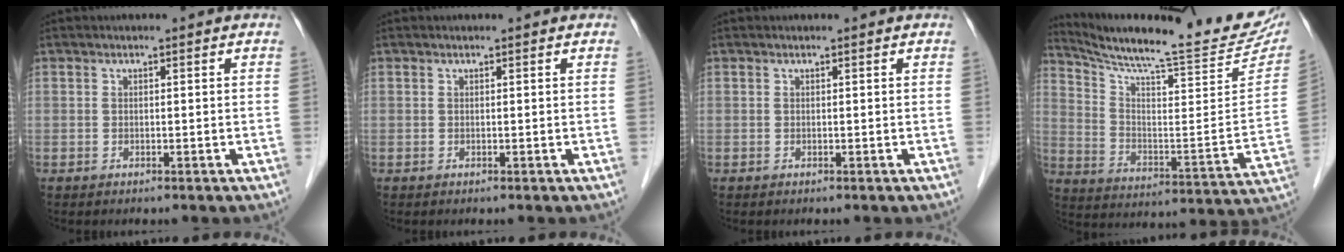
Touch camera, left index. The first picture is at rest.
{"total": 0.0}
{"total": 0.0}
{"total": 23.9, "force": [21.4, 1.1, 10.7], "torque": [-0.172, -0.073, 0.299]}